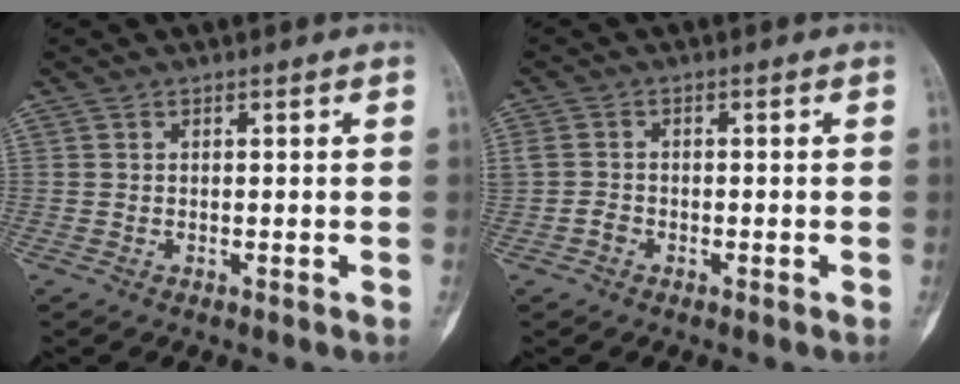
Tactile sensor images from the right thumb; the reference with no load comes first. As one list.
[{"total": 2.4, "force": [-1.0, 1.9, 0.9], "torque": [-0.018, 0.014, -0.018]}]